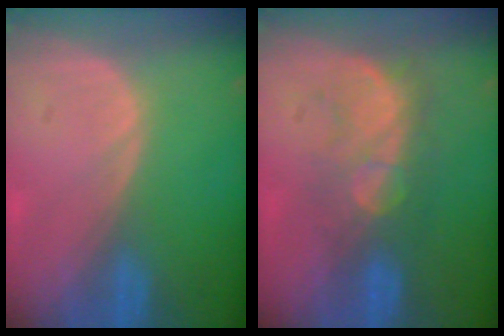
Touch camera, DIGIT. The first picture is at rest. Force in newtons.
{"total": 7.6, "press": 7.2, "slide": 2.3}